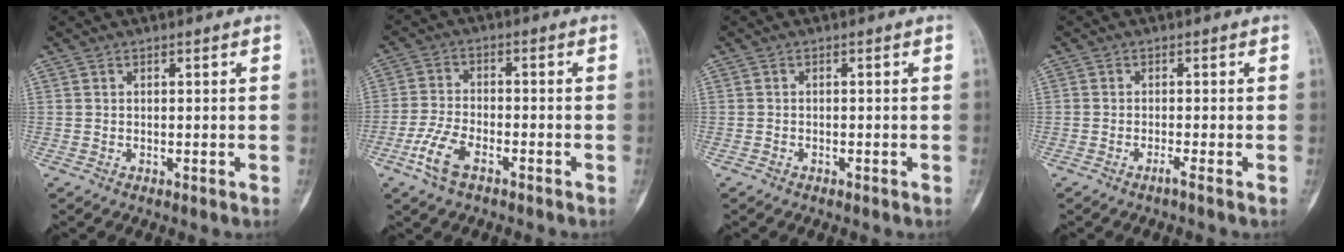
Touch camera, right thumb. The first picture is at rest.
{"total": 7.0, "force": [-3.9, 3.2, 4.9], "torque": [-0.109, 0.017, -0.077]}
{"total": 0.6, "force": [-0.5, 0.3, 0.1], "torque": [-0.007, 0.002, -0.010]}
{"total": 1.2, "force": [-0.9, -0.4, 0.8], "torque": [-0.019, -0.002, -0.019]}